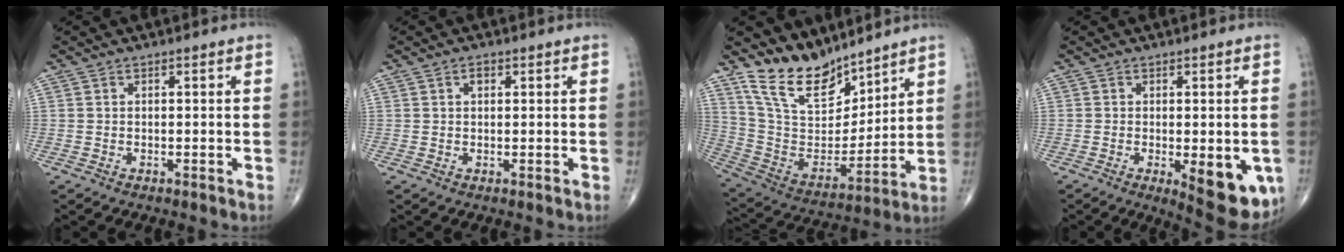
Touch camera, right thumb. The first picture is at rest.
{"total": 1.5, "force": [0.6, 0.9, 1.0], "torque": [-0.012, 0.000, 0.008]}
{"total": 14.8, "force": [12.3, 6.2, 5.6], "torque": [-0.068, -0.074, 0.248]}
{"total": 11.4, "force": [-3.2, 4.3, 10.0], "torque": [-0.118, -0.014, -0.033]}